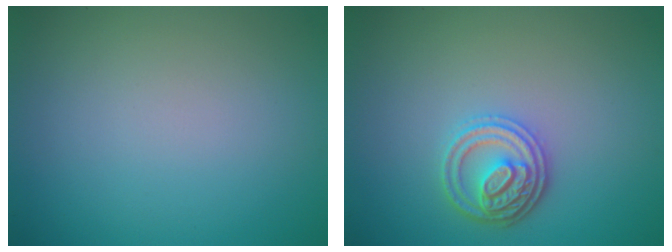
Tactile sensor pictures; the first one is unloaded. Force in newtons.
{"total": 3.2, "press": 3.0, "slide": 1.3}